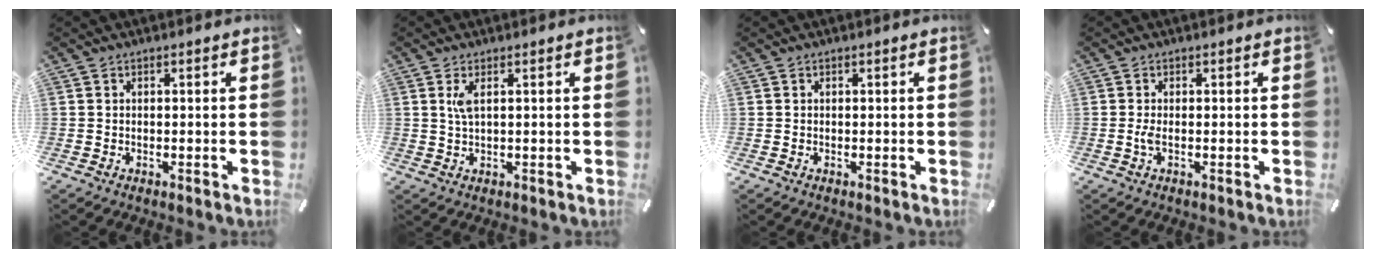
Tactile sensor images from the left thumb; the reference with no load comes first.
{"total": 3.0, "force": [0.8, 0.8, 2.7], "torque": [-0.058, 0.003, 0.013]}
{"total": 0.0}
{"total": 1.7, "force": [-0.2, 0.3, 1.7], "torque": [-0.039, -0.007, -0.006]}